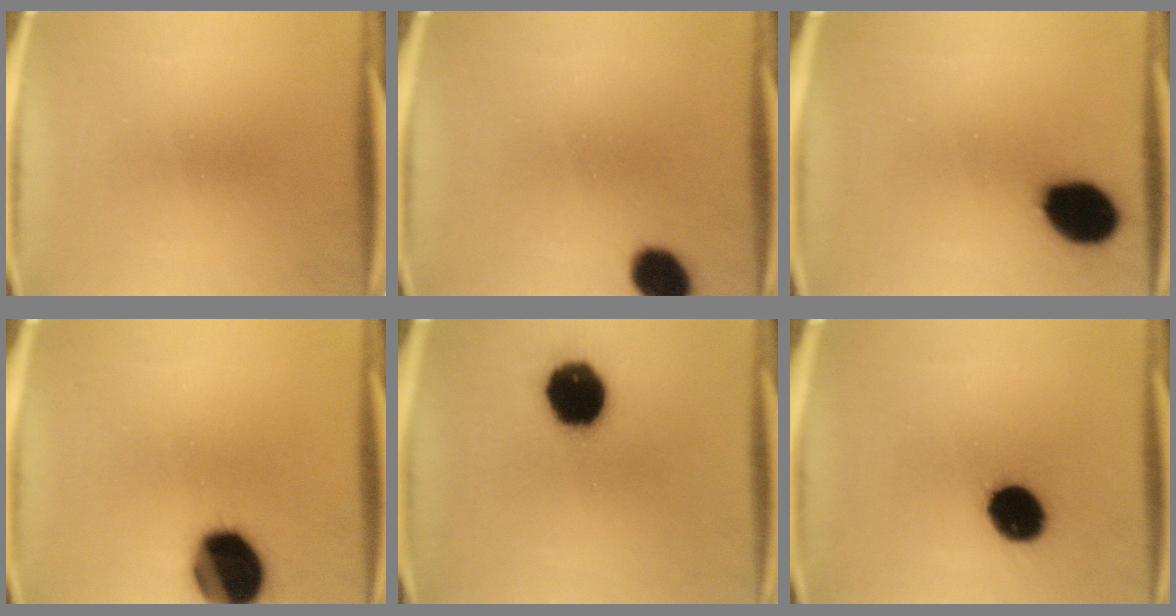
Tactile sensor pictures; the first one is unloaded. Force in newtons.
{"total": 7.4}
{"total": 14.2}
{"total": 18.3}
{"total": 16.5}
{"total": 11.9}